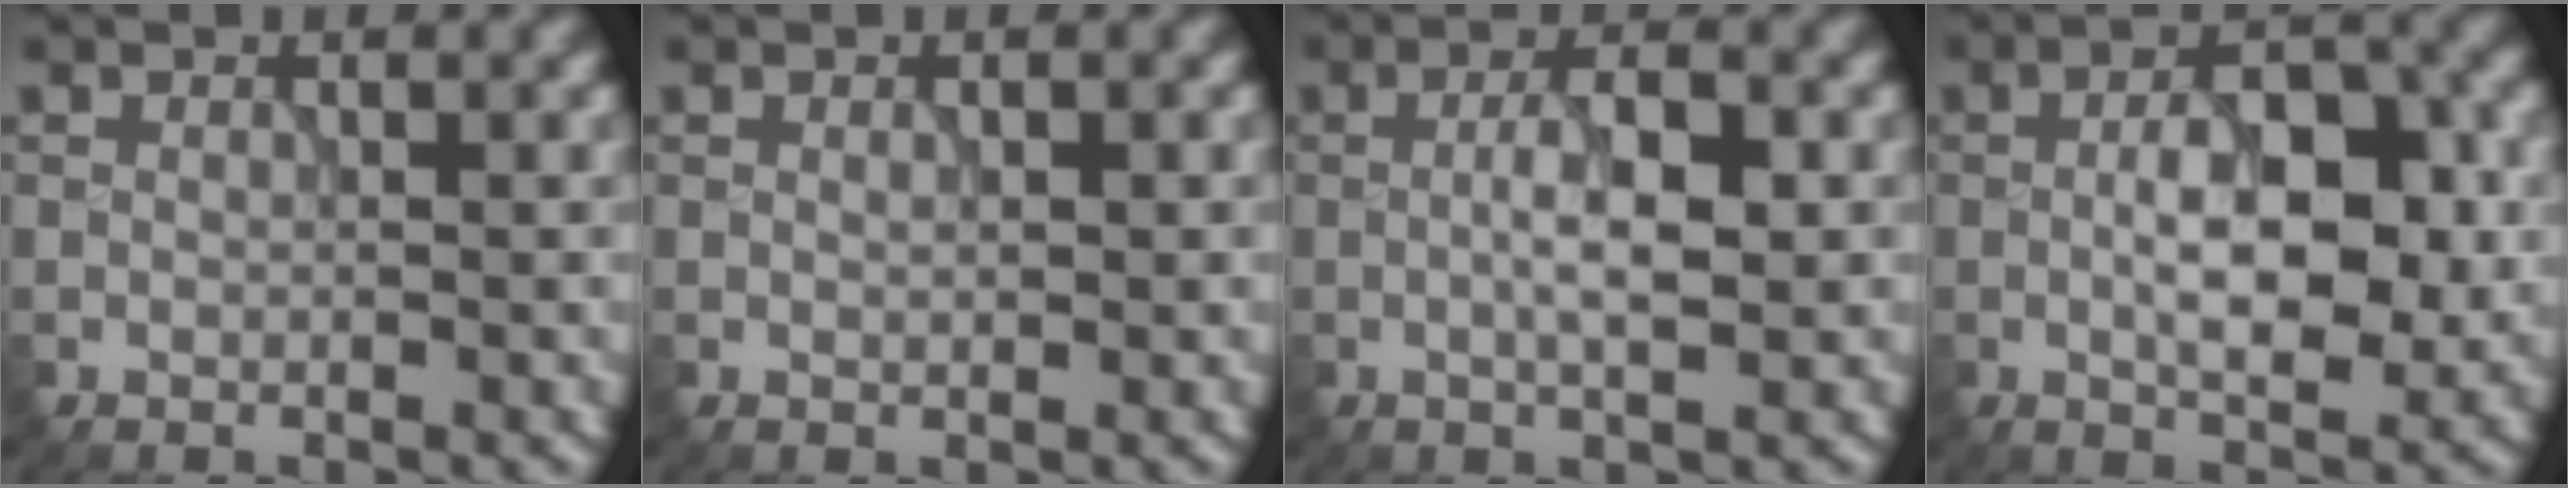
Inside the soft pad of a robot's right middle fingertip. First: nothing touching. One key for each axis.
{"total": 0.6, "fx": 0.1, "fy": 0.2, "fz": 0.5, "tx": -0.009, "ty": 0.001, "tz": 0.002}
{"total": 4.0, "fx": -0.2, "fy": 1.1, "fz": 3.8, "tx": -0.071, "ty": 0.004, "tz": -0.005}
{"total": 7.3, "fx": -0.4, "fy": 3.1, "fz": 6.6, "tx": -0.108, "ty": 0.002, "tz": -0.010}